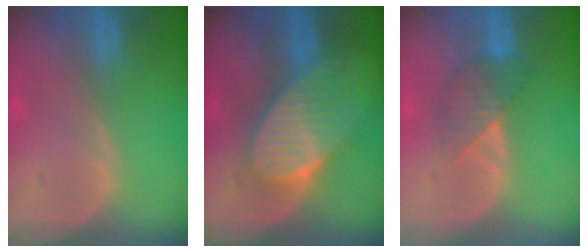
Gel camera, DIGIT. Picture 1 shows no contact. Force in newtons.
{"total": 7.0, "press": 6.9, "slide": 0.8}
{"total": 4.1, "press": 3.8, "slide": 1.4}